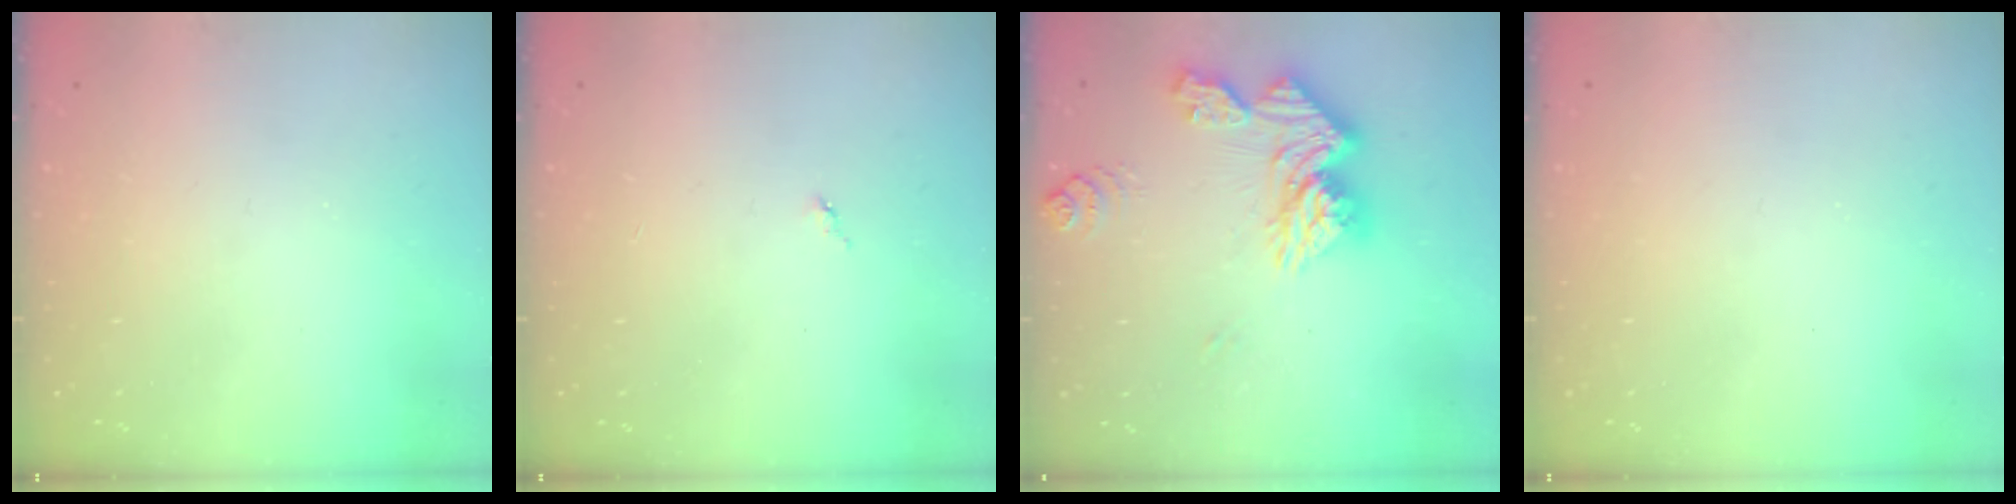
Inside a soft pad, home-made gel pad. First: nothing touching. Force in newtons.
{"total": 3.0, "press": 3.0, "slide": 0.2}
{"total": 15.4, "press": 15.3, "slide": 1.1}
{"total": 0.0}